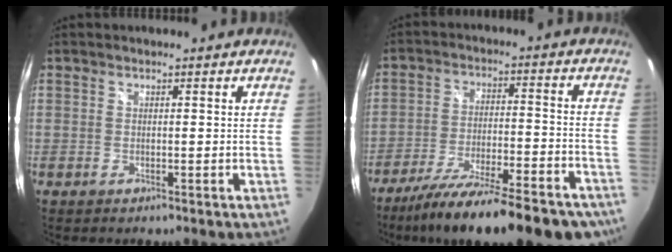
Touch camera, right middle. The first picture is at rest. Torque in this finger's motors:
{"motor_torque": [1.09, -1.04, 0.38, 0.15]}